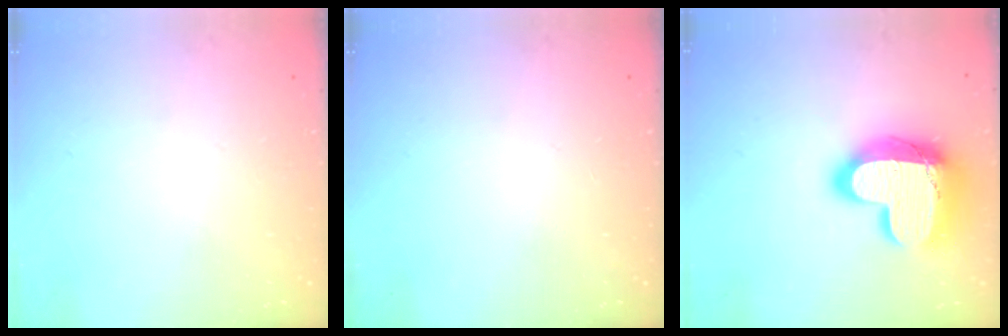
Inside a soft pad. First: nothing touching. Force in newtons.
{"total": 0.0}
{"total": 24.2, "press": 24.2, "slide": 1.6}